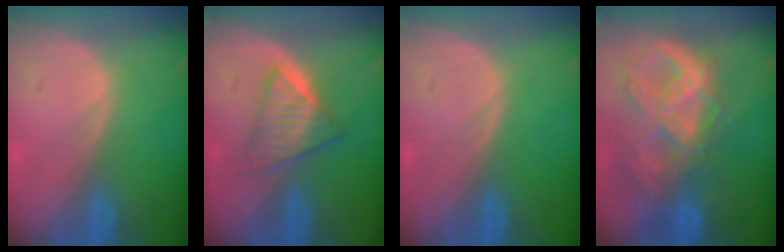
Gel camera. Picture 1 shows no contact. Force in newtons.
{"total": 6.2, "press": 5.4, "slide": 3.2}
{"total": 0.0}
{"total": 10.6, "press": 8.9, "slide": 5.7}